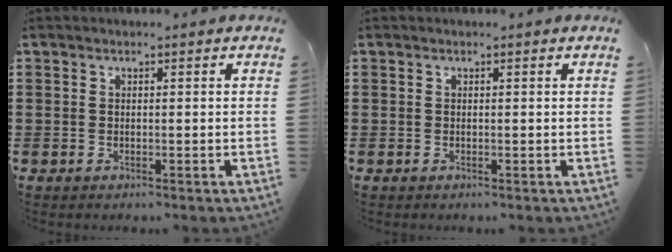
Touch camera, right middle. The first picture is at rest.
{"total": 0.0}